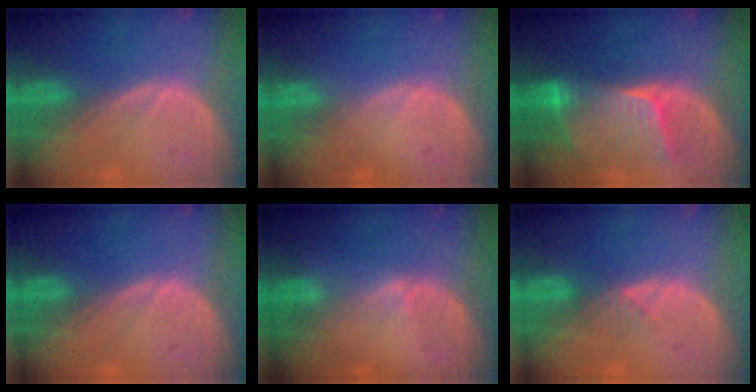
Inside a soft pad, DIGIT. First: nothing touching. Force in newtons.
{"total": 0.0}
{"total": 8.1, "press": 7.8, "slide": 2.3}
{"total": 0.0}
{"total": 0.8, "press": 0.8, "slide": 0.2}
{"total": 1.9, "press": 1.6, "slide": 1.0}